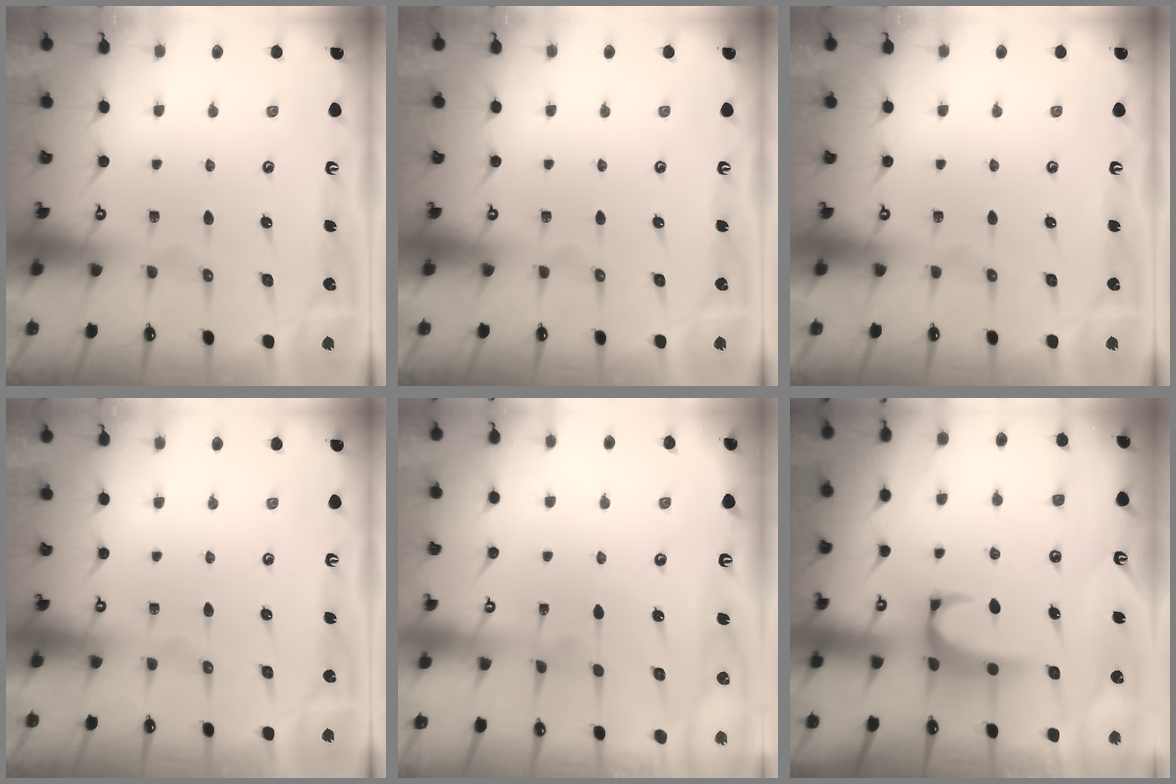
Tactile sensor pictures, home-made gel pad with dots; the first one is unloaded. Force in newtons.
{"total": 0.0}
{"total": 0.0}
{"total": 0.0}
{"total": 4.9, "press": 4.9, "slide": 0.0}
{"total": 2.5, "press": 2.4, "slide": 0.8}